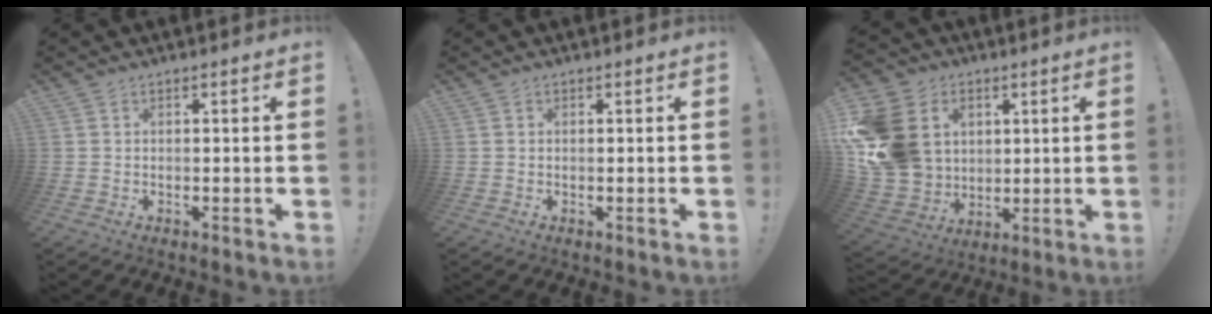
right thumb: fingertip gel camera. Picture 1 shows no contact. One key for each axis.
{"total": 0.0}
{"total": 19.9, "fx": 4.1, "fy": 16.5, "fz": 10.3, "tx": -0.203, "ty": -0.009, "tz": 0.094}